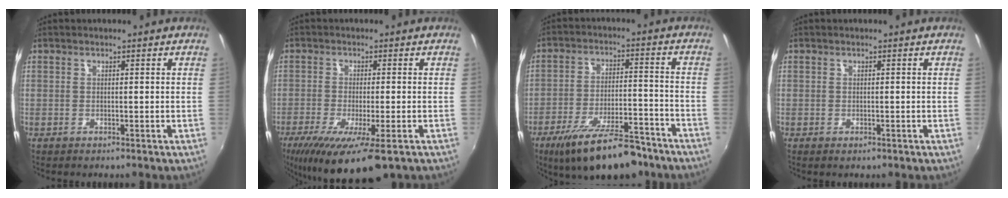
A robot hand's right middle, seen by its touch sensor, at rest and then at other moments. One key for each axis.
{"total": 13.9, "fx": -8.0, "fy": 3.1, "fz": 10.9, "tx": -0.211, "ty": -0.049, "tz": -0.127}
{"total": 16.7, "fx": -12.4, "fy": 5.1, "fz": 10.0, "tx": -0.182, "ty": -0.020, "tz": -0.186}
{"total": 0.6, "fx": -0.2, "fy": 0.4, "fz": 0.3, "tx": -0.002, "ty": -0.003, "tz": -0.004}